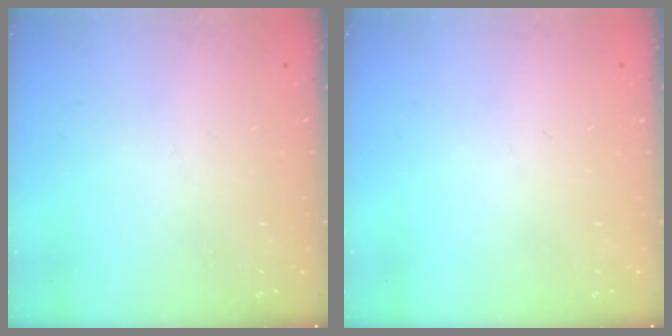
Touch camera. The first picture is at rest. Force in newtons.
{"total": 0.0}